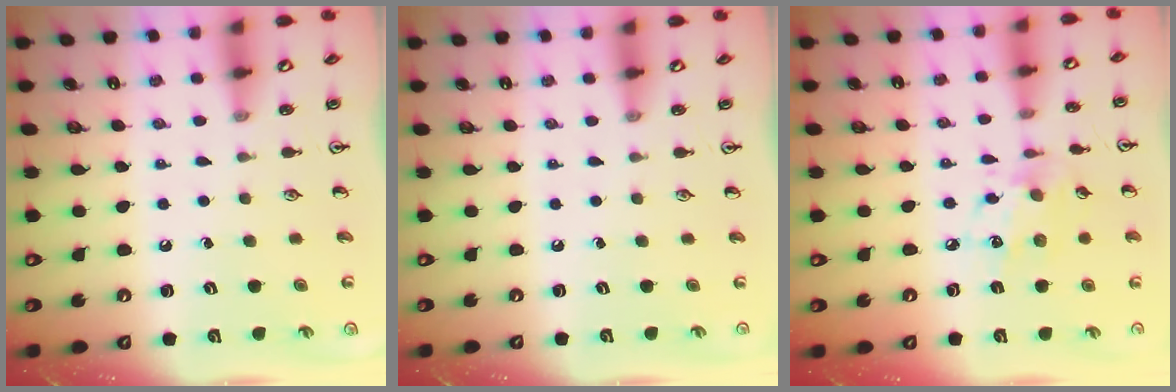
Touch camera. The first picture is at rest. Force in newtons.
{"total": 0.0}
{"total": 9.1, "press": 9.0, "slide": 0.6}